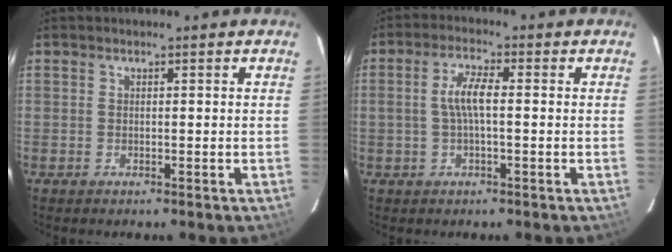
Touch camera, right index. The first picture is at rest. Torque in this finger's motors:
{"motor_torque": [0.37, -0.11, 0.25, 0.12]}